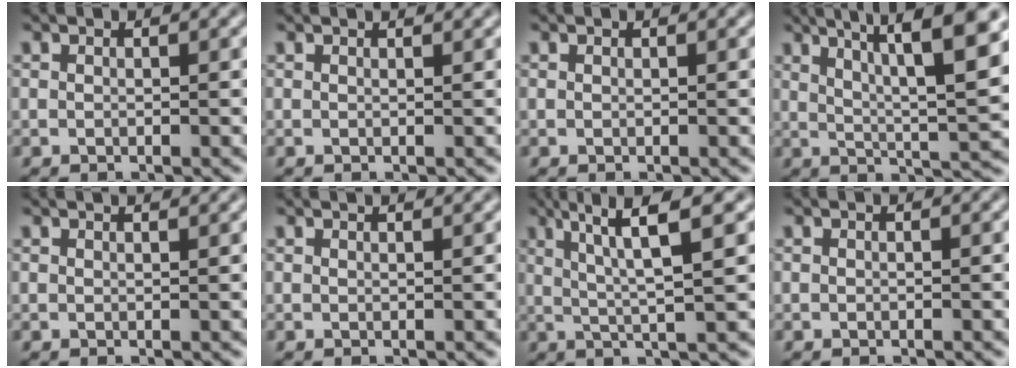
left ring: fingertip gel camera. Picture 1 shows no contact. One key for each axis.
{"total": 1.1, "fx": 1.0, "fy": 0.3, "fz": 0.4, "tx": -0.001, "ty": 0.004, "tz": 0.003}
{"total": 0.0}
{"total": 9.6, "fx": 4.2, "fy": 2.7, "fz": 8.2, "tx": -0.135, "ty": 0.013, "tz": 0.075}
{"total": 1.8, "fx": 1.5, "fy": 0.6, "fz": 0.7, "tx": 0.004, "ty": 0.007, "tz": 0.002}
{"total": 1.6, "fx": 1.3, "fy": 0.5, "fz": 0.6, "tx": 0.004, "ty": 0.006, "tz": 0.001}
{"total": 5.7, "fx": 2.1, "fy": 0.7, "fz": 5.2, "tx": -0.099, "ty": 0.012, "tz": 0.042}
{"total": 0.0}